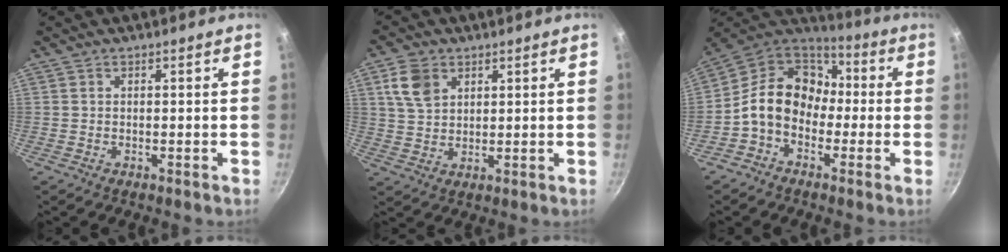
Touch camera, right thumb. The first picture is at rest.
{"total": 7.0, "force": [3.1, 4.9, 4.0], "torque": [-0.062, -0.004, 0.060]}
{"total": 15.1, "force": [-1.5, 12.0, 9.1], "torque": [-0.123, 0.051, -0.050]}